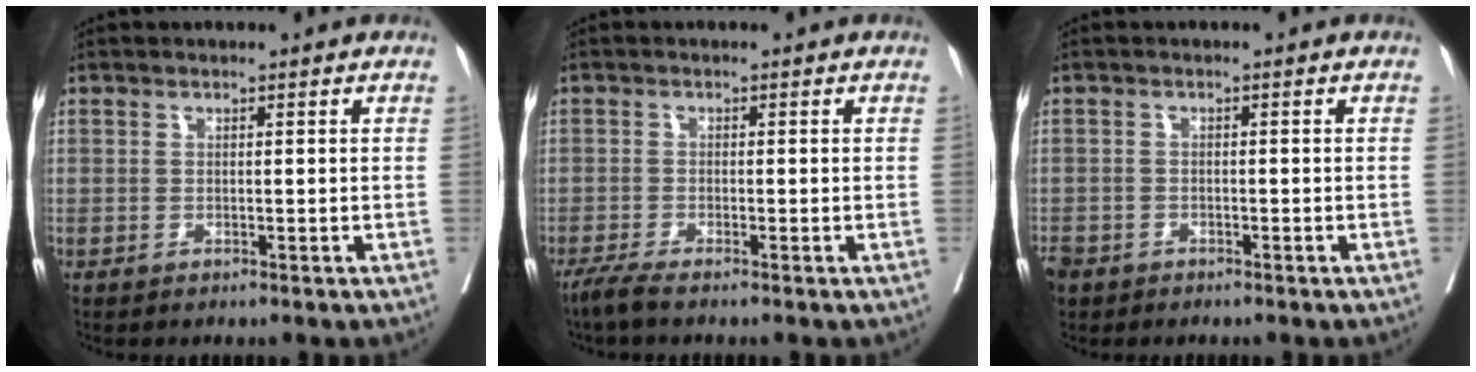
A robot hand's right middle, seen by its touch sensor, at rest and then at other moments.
{"total": 2.2, "force": [-1.8, -0.2, 1.2], "torque": [-0.033, -0.007, -0.042]}
{"total": 4.7, "force": [-3.3, 3.2, 1.2], "torque": [-0.034, -0.001, -0.060]}